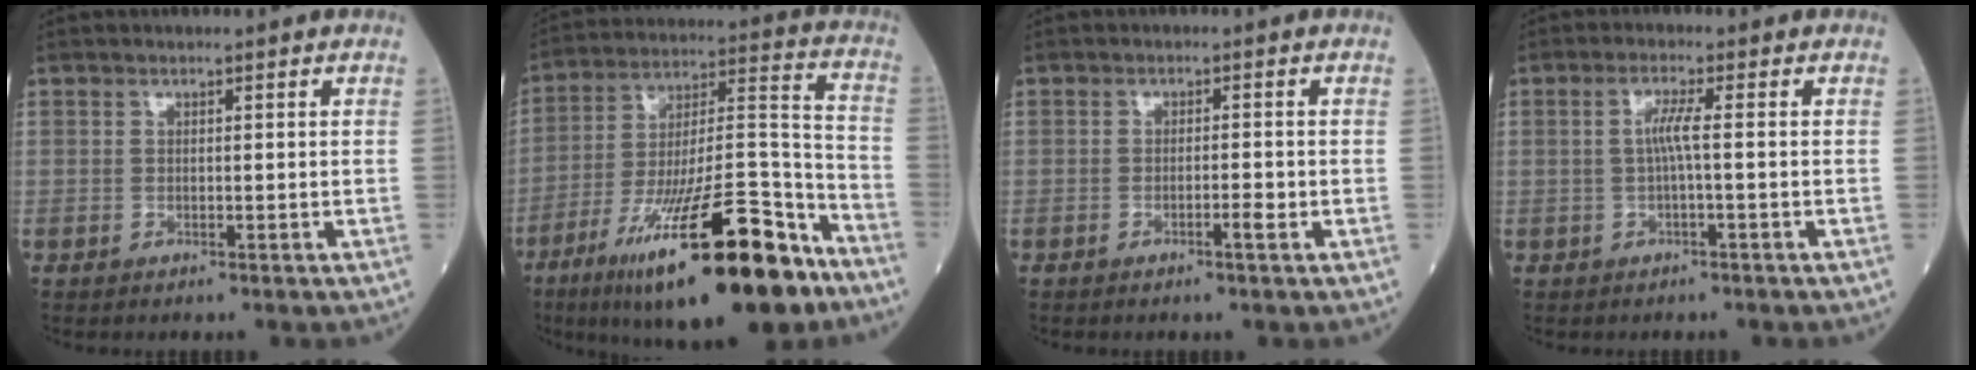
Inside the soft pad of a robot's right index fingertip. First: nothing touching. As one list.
[{"total": 25.6, "force": [-15.7, 4.6, 19.8], "torque": [-0.289, -0.011, -0.255]}, {"total": 1.6, "force": [-0.8, 0.0, 1.4], "torque": [-0.026, -0.001, -0.013]}, {"total": 2.6, "force": [-0.2, -0.2, 2.6], "torque": [-0.051, 0.004, -0.003]}]